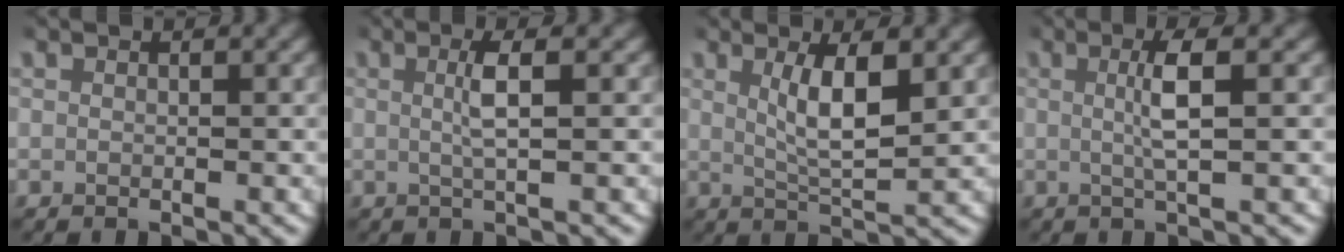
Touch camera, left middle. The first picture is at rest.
{"total": 2.3, "force": [0.4, -0.1, 2.3], "torque": [-0.045, 0.003, 0.006]}
{"total": 4.1, "force": [1.1, 1.0, 3.9], "torque": [-0.067, -0.008, 0.025]}
{"total": 2.9, "force": [0.5, -0.1, 2.9], "torque": [-0.055, 0.005, 0.007]}